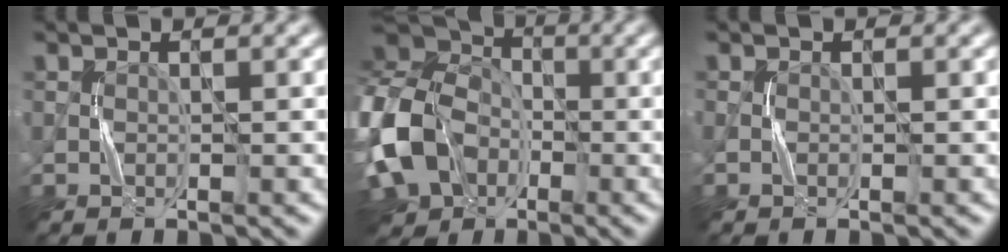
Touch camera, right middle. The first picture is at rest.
{"total": 11.9, "force": [-3.2, 9.4, 6.6], "torque": [-0.148, -0.016, -0.062]}
{"total": 0.0}